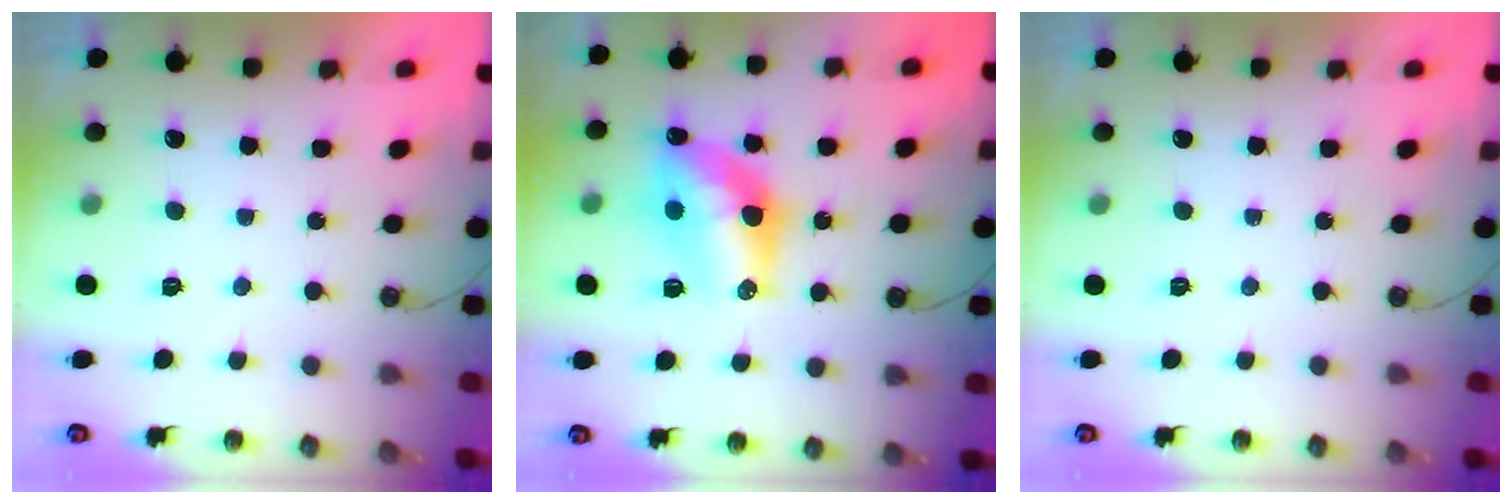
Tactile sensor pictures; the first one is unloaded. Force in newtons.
{"total": 13.4, "press": 13.3, "slide": 1.0}
{"total": 0.0}